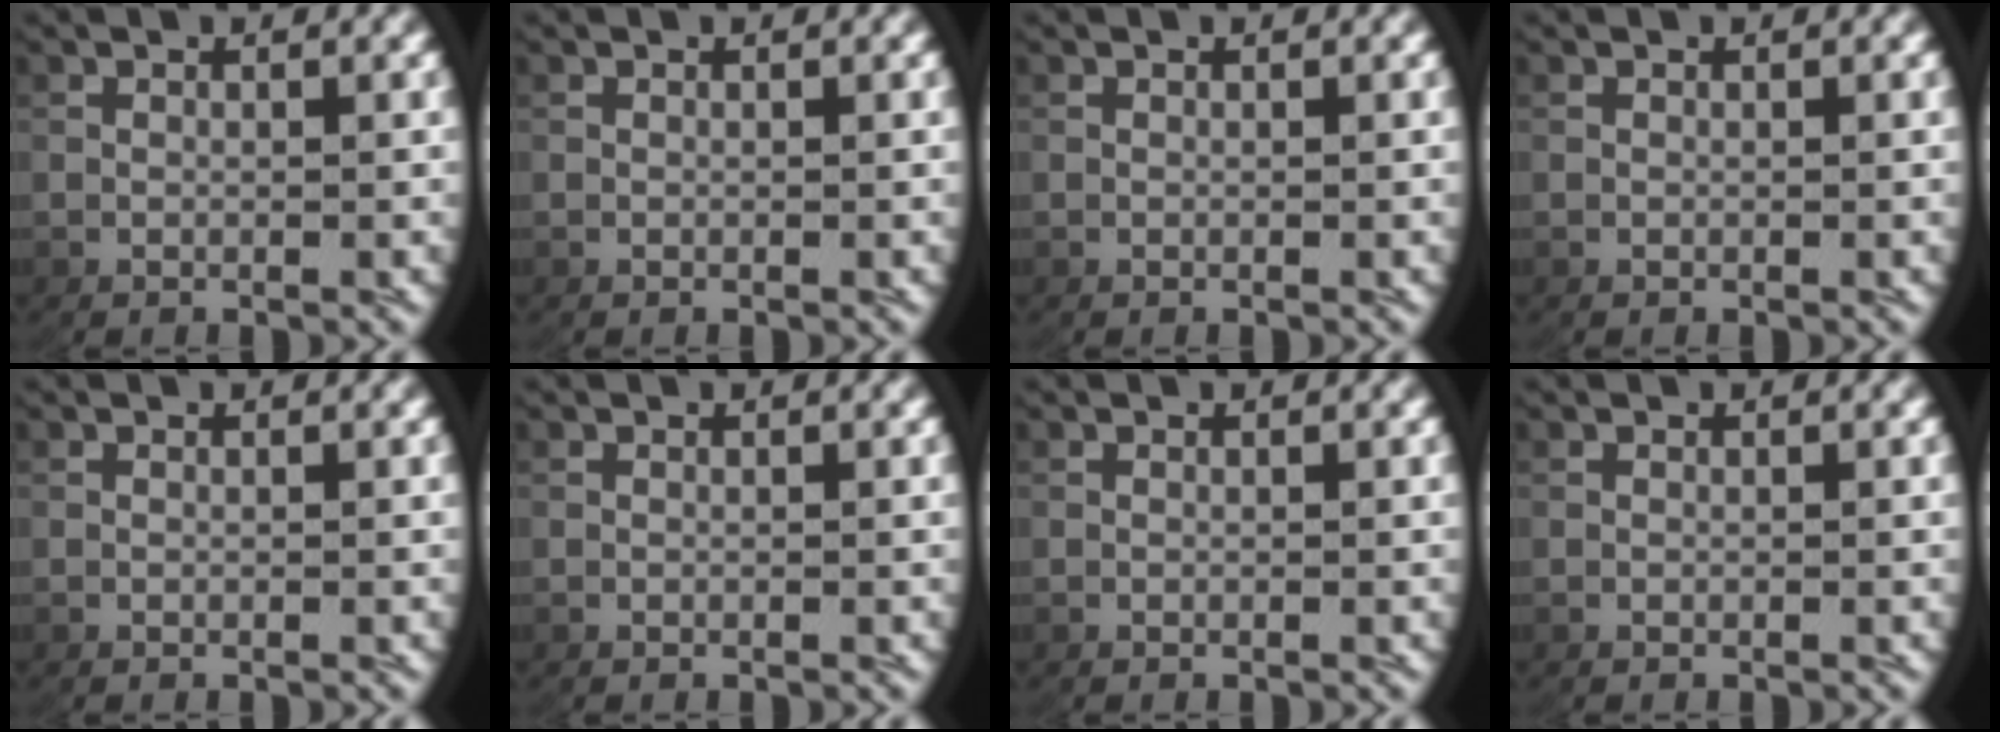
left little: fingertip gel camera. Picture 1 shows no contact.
{"total": 0.0}
{"total": 0.0}
{"total": 0.0}
{"total": 0.0}
{"total": 0.0}
{"total": 0.0}
{"total": 0.0}